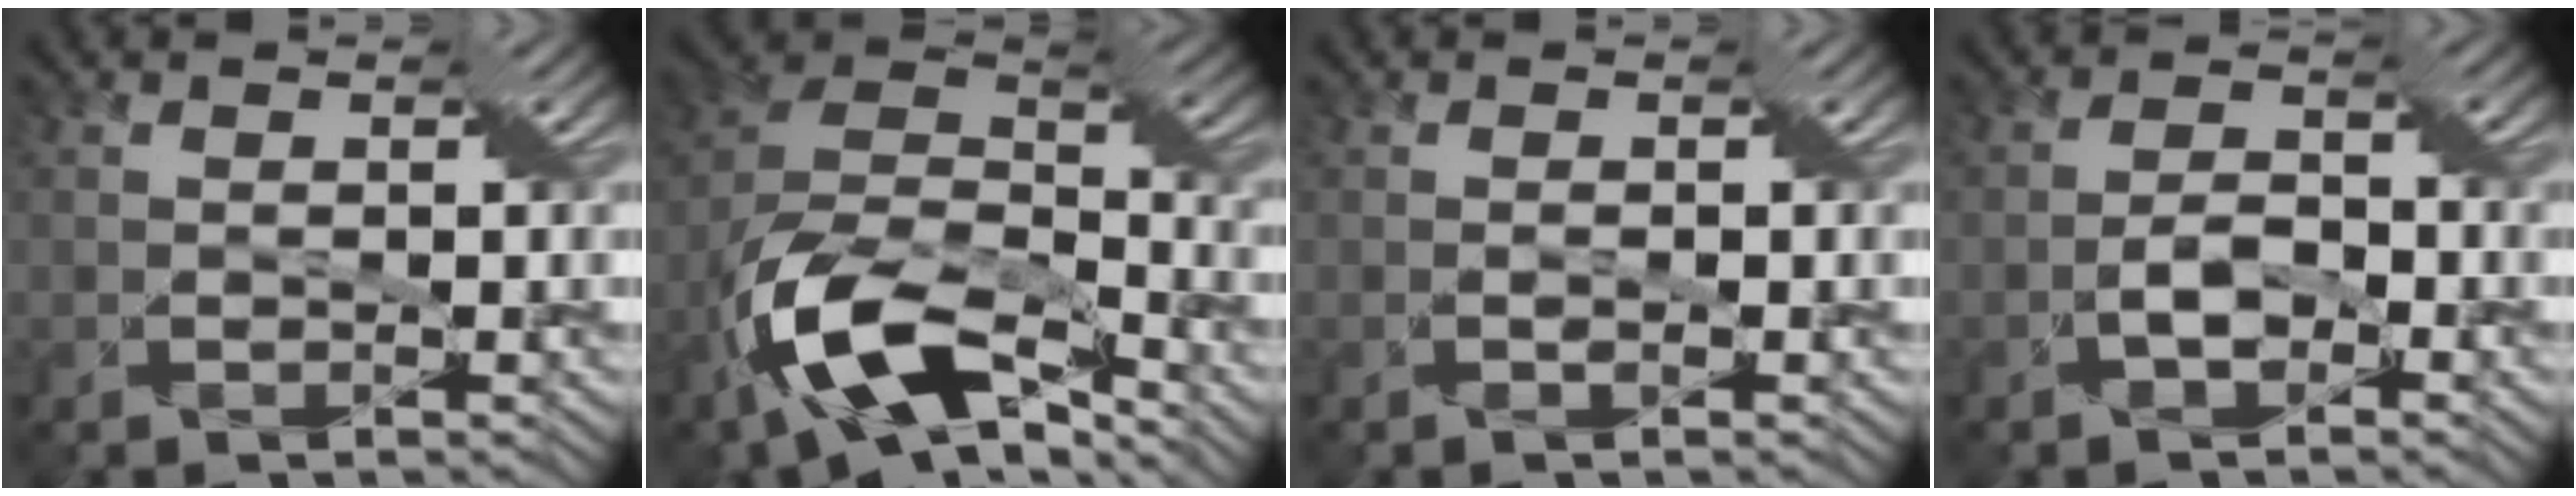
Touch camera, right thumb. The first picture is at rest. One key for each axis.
{"total": 14.4, "fx": -8.3, "fy": 6.3, "fz": 10.0, "tx": -0.233, "ty": -0.005, "tz": -0.161}
{"total": 1.0, "fx": -0.4, "fy": 0.0, "fz": 1.0, "tx": -0.024, "ty": -0.005, "tz": -0.006}
{"total": 3.0, "fx": -1.7, "fy": 1.1, "fz": 2.1, "tx": -0.046, "ty": 0.005, "tz": -0.034}